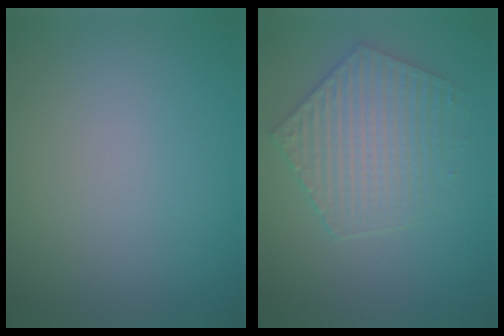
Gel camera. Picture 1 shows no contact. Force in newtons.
{"total": 4.0, "press": 3.8, "slide": 1.4}